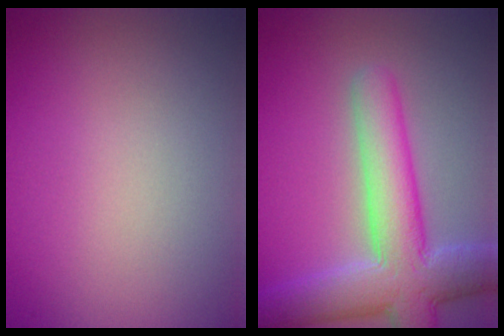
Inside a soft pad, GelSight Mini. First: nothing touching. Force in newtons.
{"total": 8.4, "press": 8.4, "slide": 0.5}